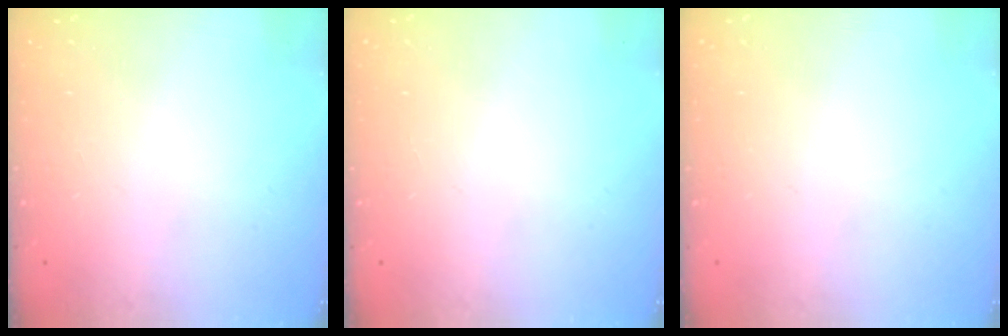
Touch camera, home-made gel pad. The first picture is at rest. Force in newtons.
{"total": 0.0}
{"total": 0.0}